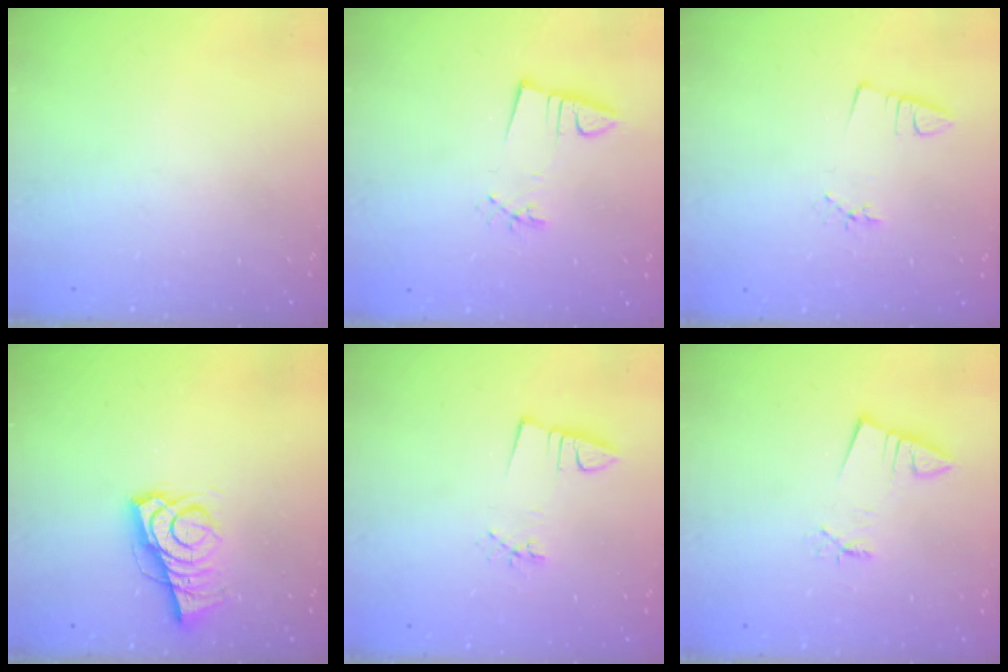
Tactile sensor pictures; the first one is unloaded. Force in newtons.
{"total": 3.6, "press": 2.1, "slide": 2.9}
{"total": 1.9, "press": 1.3, "slide": 1.3}
{"total": 6.9, "press": 6.8, "slide": 0.8}
{"total": 2.9, "press": 1.5, "slide": 2.5}
{"total": 2.2, "press": 2.1, "slide": 0.2}